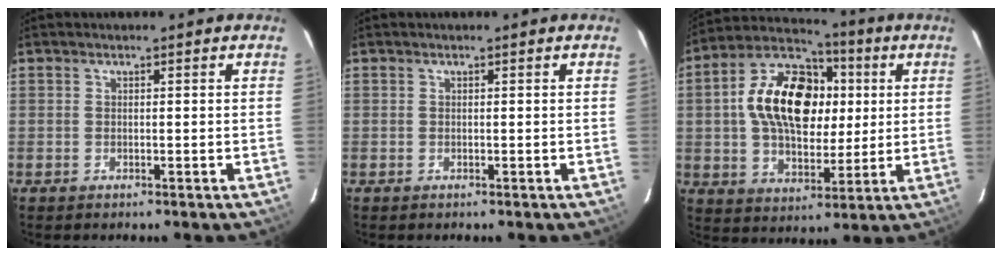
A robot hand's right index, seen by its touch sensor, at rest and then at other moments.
{"total": 0.0}
{"total": 19.4, "force": [3.4, 12.1, 14.8], "torque": [-0.280, 0.040, 0.059]}